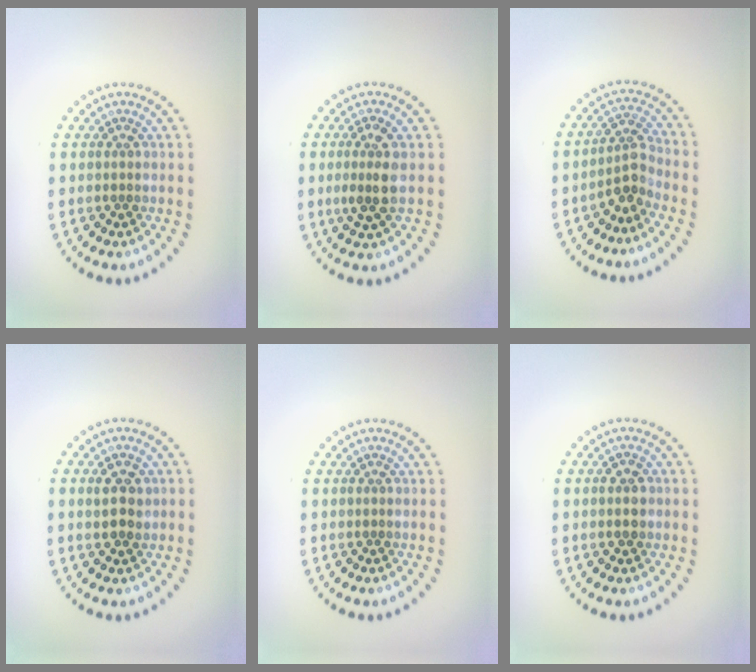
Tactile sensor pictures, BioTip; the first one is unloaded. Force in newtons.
{"total": 2.6, "press": 2.4, "slide": 1.1}
{"total": 2.7, "press": 1.9, "slide": 1.8}
{"total": 2.4, "press": 2.4, "slide": 0.5}
{"total": 0.0}
{"total": 1.3, "press": 1.3, "slide": 0.1}